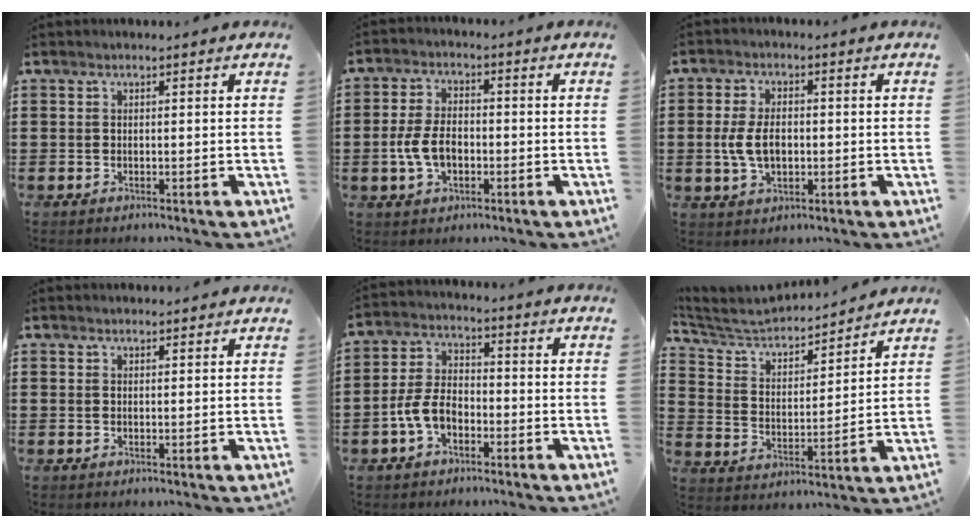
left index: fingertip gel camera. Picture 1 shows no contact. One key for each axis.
{"total": 6.0, "fx": -1.4, "fy": 3.5, "fz": 4.7, "tx": -0.110, "ty": 0.001, "tz": -0.031}
{"total": 5.9, "fx": -0.4, "fy": 3.4, "fz": 4.7, "tx": -0.111, "ty": 0.002, "tz": -0.013}
{"total": 1.0, "fx": 1.0, "fy": 0.1, "fz": 0.1, "tx": -0.003, "ty": 0.000, "tz": 0.020}
{"total": 5.5, "fx": -2.4, "fy": 3.2, "fz": 3.8, "tx": -0.093, "ty": 0.003, "tz": -0.052}
{"total": 4.6, "fx": 4.3, "fy": 1.3, "fz": 1.1, "tx": -0.048, "ty": -0.030, "tz": 0.067}